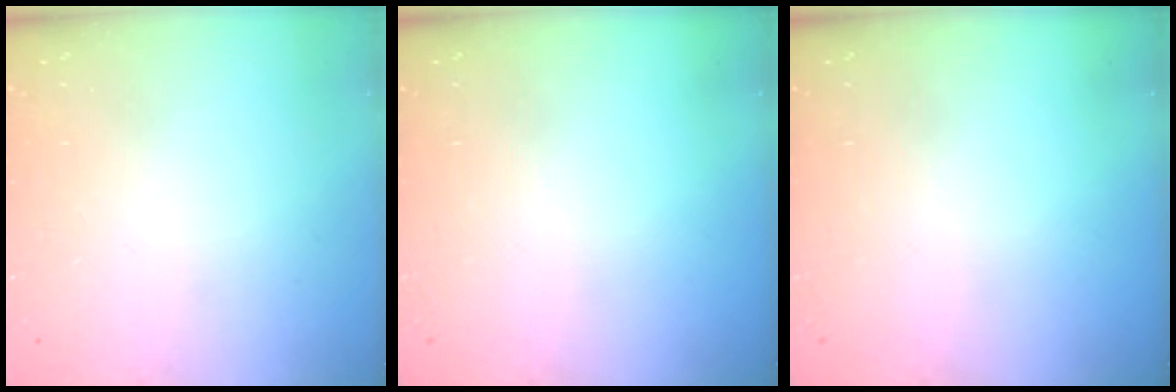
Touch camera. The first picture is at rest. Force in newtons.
{"total": 0.0}
{"total": 0.0}